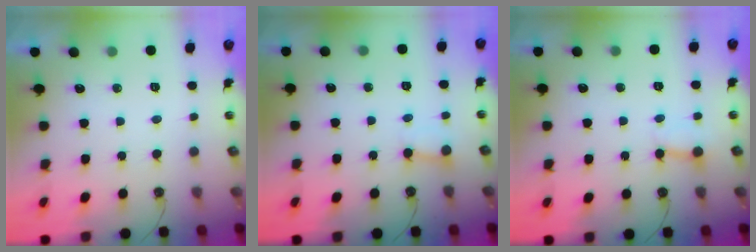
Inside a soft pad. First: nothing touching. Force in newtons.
{"total": 2.5, "press": 2.4, "slide": 0.4}
{"total": 2.6, "press": 2.6, "slide": 0.1}